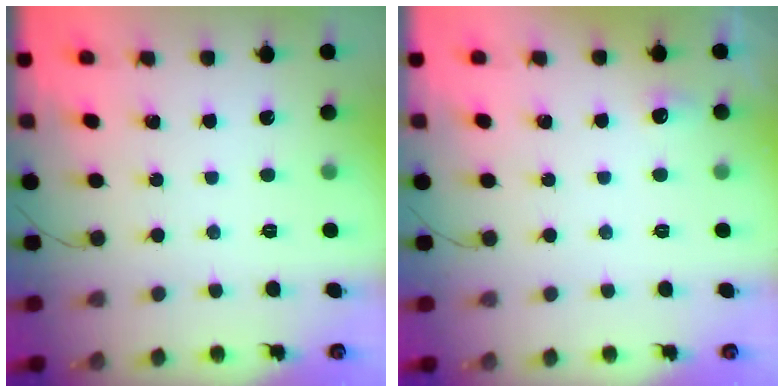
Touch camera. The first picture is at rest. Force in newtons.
{"total": 4.0, "press": 3.6, "slide": 1.8}